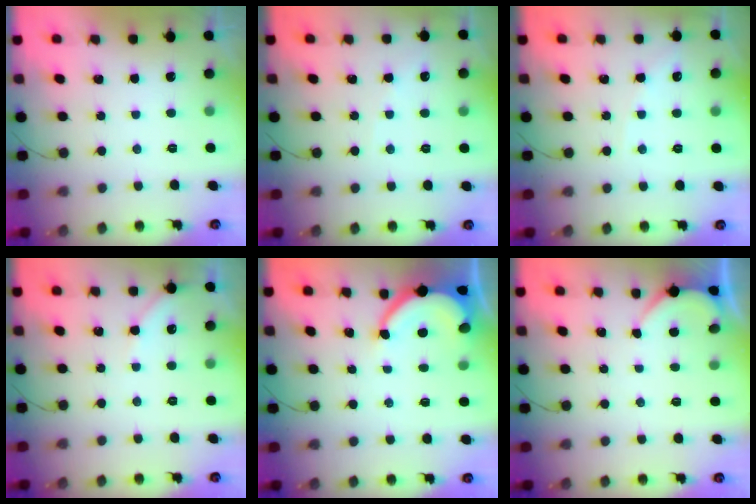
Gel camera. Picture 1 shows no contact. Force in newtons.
{"total": 2.7, "press": 2.6, "slide": 0.4}
{"total": 3.6, "press": 3.6, "slide": 0.5}
{"total": 3.3, "press": 3.3, "slide": 0.4}
{"total": 6.3, "press": 6.3, "slide": 0.5}
{"total": 2.1, "press": 2.1, "slide": 0.3}